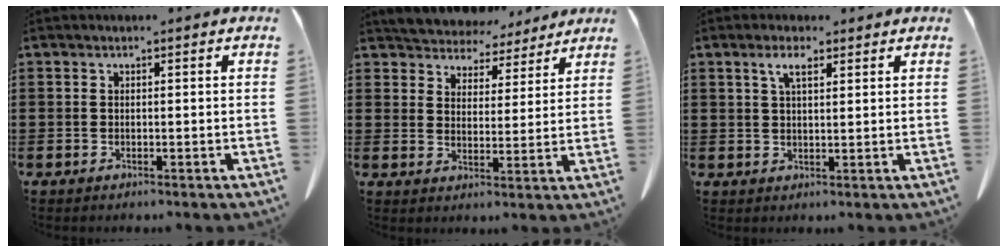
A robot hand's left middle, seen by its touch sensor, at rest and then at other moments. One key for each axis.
{"total": 5.5, "fx": 5.3, "fy": 1.2, "fz": -0.1, "tx": -0.028, "ty": -0.032, "tz": 0.095}
{"total": 3.8, "fx": 2.3, "fy": 1.1, "fz": 2.8, "tx": -0.062, "ty": 0.007, "tz": 0.039}